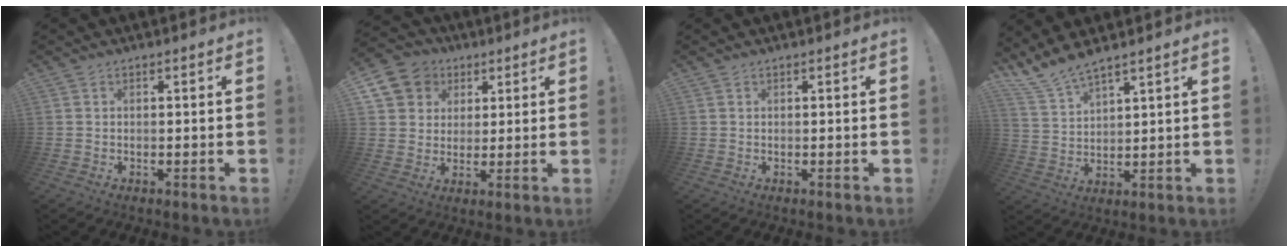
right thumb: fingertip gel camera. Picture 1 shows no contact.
{"total": 9.9, "force": [3.8, 8.7, 2.7], "torque": [-0.036, -0.020, 0.079]}
{"total": 0.0}
{"total": 7.5, "force": [7.0, 1.1, 2.4], "torque": [-0.066, -0.043, 0.135]}